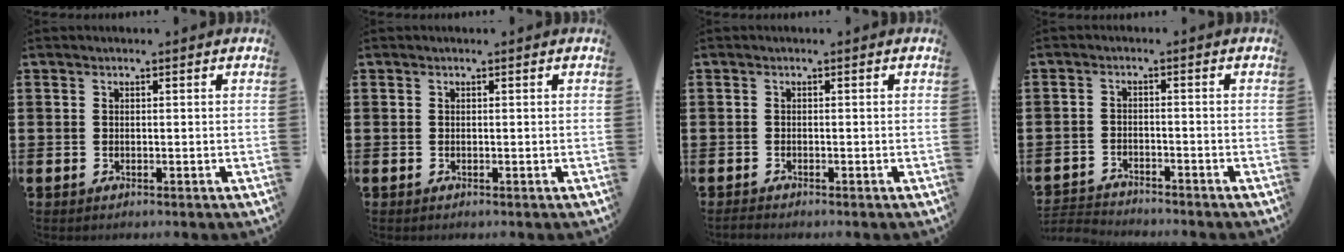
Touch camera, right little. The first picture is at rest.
{"total": 0.0}
{"total": 0.5, "force": [-0.5, 0.0, 0.2], "torque": [-0.004, -0.001, -0.011]}
{"total": 2.4, "force": [-2.4, 0.1, -0.2], "torque": [-0.002, 0.000, -0.053]}